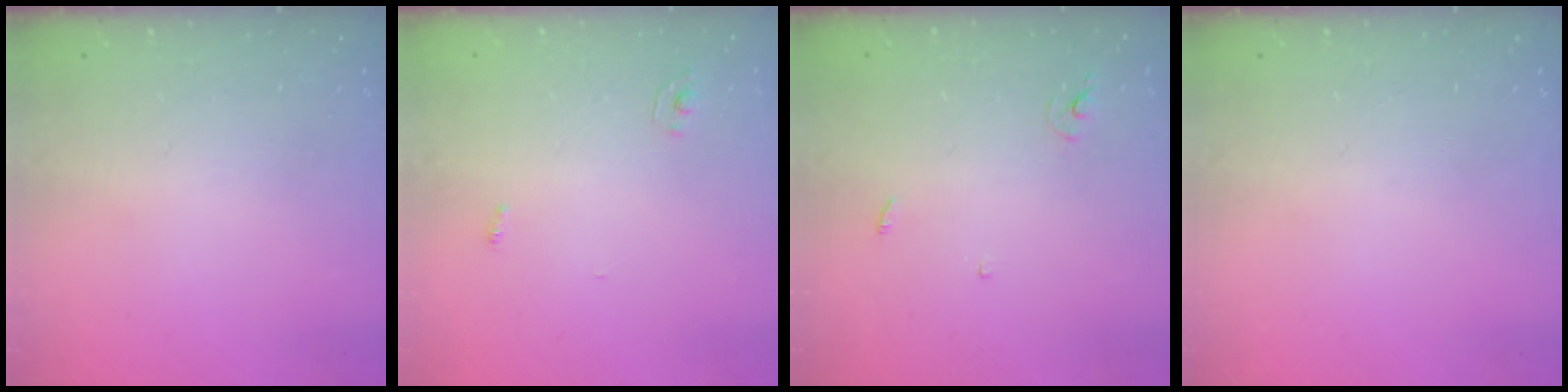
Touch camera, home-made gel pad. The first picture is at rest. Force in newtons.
{"total": 2.4, "press": 2.4, "slide": 0.2}
{"total": 2.4, "press": 2.4, "slide": 0.1}
{"total": 0.0}